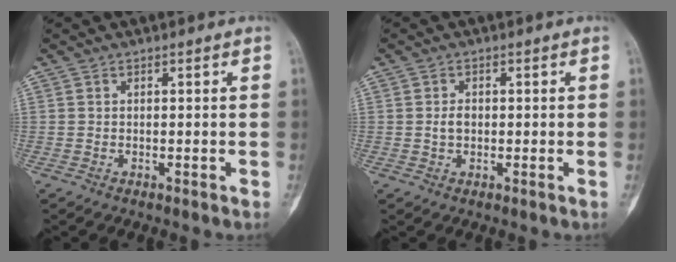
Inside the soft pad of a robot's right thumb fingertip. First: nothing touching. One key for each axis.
{"total": 2.0, "fx": 0.0, "fy": 1.3, "fz": 1.5, "tx": -0.026, "ty": 0.003, "tz": 0.000}